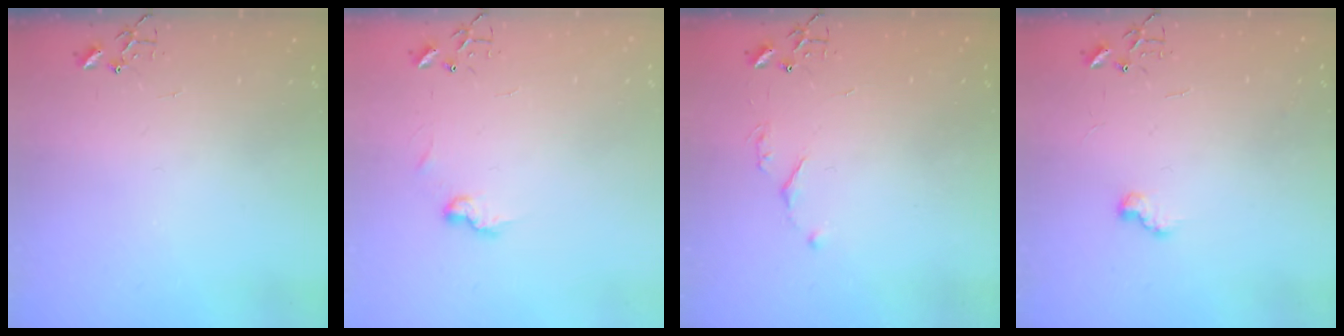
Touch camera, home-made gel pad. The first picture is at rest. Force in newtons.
{"total": 6.7, "press": 6.7, "slide": 0.4}
{"total": 4.3, "press": 4.3, "slide": 0.7}
{"total": 6.4, "press": 6.3, "slide": 0.6}